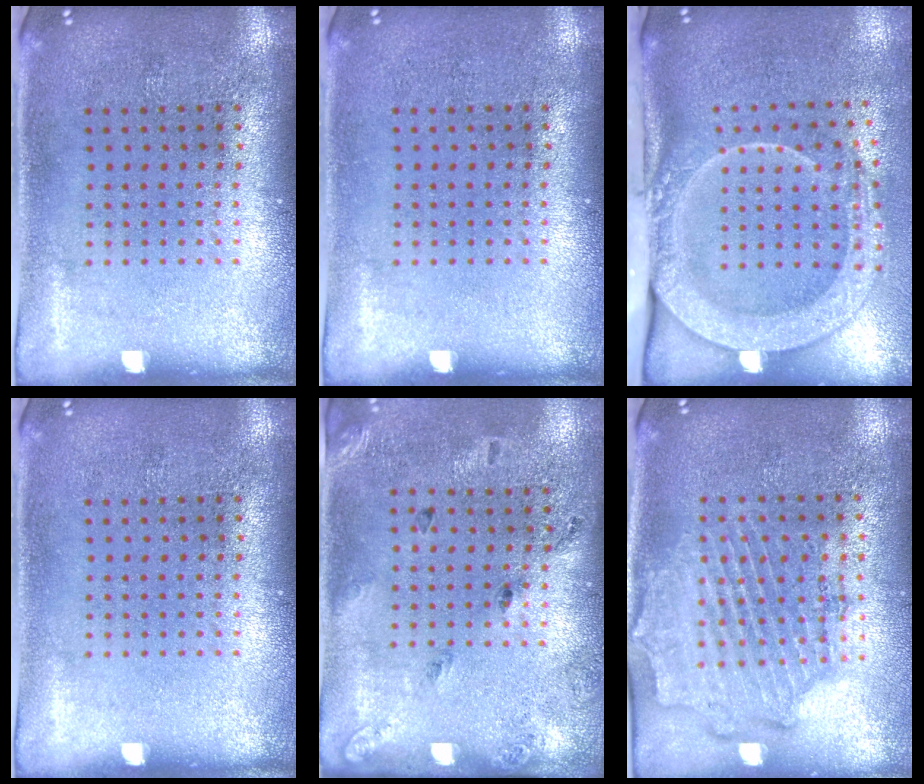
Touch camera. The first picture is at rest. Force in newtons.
{"total": 0.0}
{"total": 2.8, "press": 2.1, "slide": 1.9}
{"total": 0.0}
{"total": 1.7, "press": 1.0, "slide": 1.4}
{"total": 1.9, "press": 1.7, "slide": 0.8}